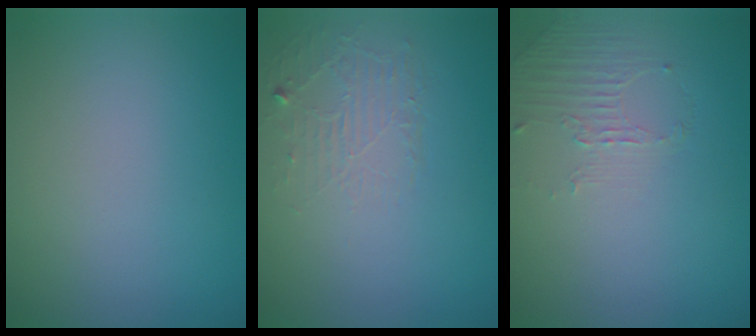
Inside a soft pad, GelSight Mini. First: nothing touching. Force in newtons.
{"total": 1.8, "press": 0.4, "slide": 1.8}
{"total": 1.2, "press": 0.4, "slide": 1.1}